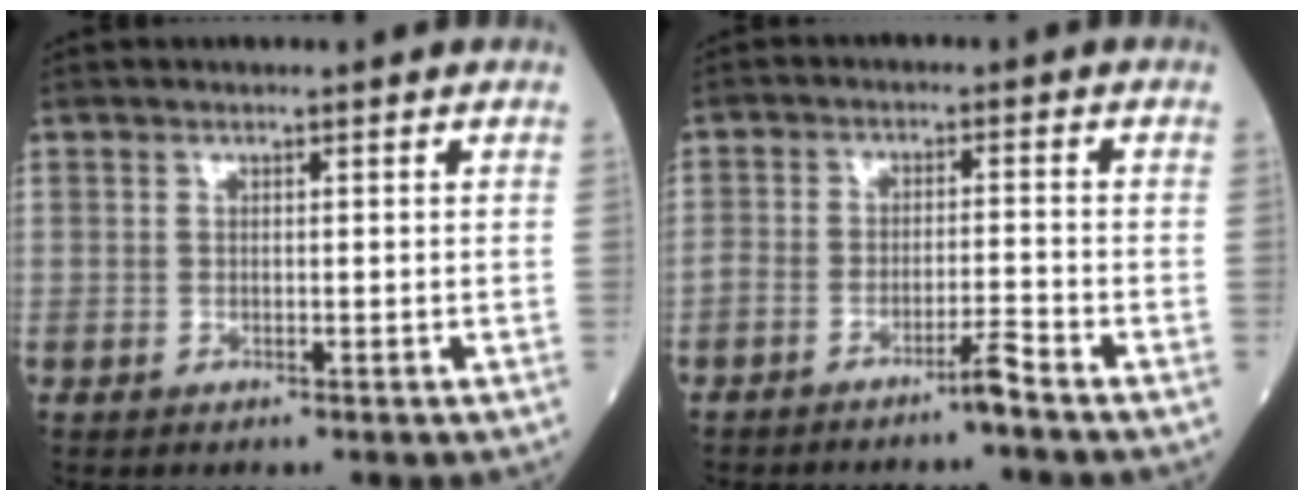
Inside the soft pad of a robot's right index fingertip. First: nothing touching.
{"total": 3.2, "force": [-2.6, -0.4, 1.8], "torque": [-0.034, -0.001, -0.051]}